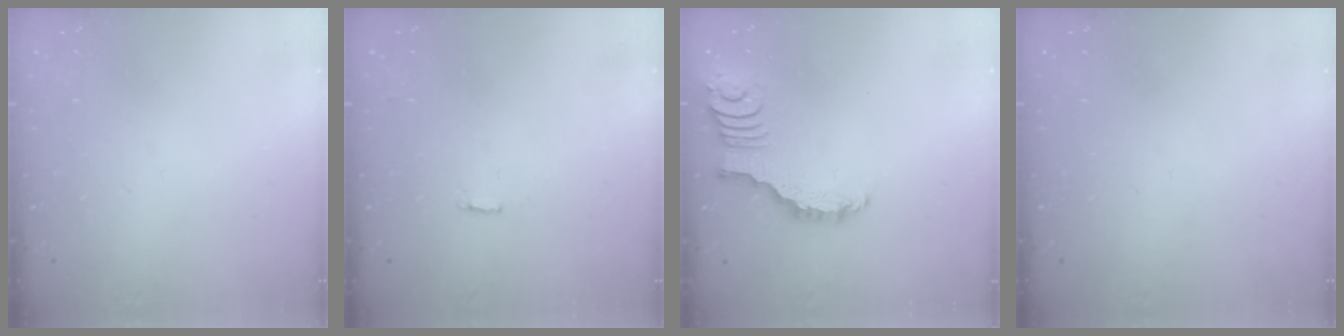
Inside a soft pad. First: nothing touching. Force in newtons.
{"total": 2.2, "press": 2.1, "slide": 0.5}
{"total": 2.9, "press": 2.9, "slide": 0.4}
{"total": 0.0}